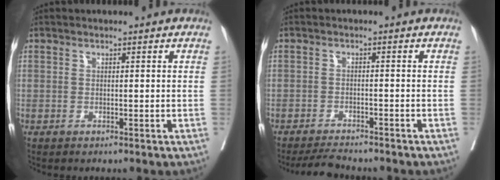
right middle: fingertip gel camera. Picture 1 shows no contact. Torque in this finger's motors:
{"motor_torque": [0.11, -0.11, 0.01, 0.02]}